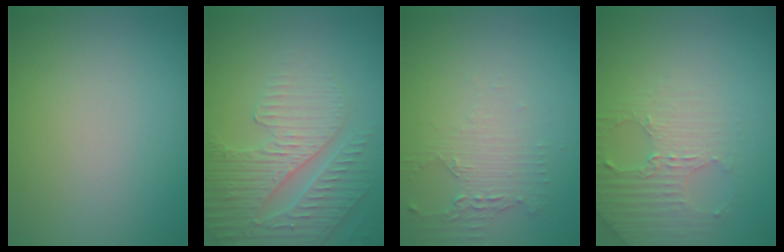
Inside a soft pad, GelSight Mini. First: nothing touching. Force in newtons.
{"total": 4.7, "press": 3.9, "slide": 2.7}
{"total": 2.0, "press": 1.6, "slide": 1.1}
{"total": 3.5, "press": 3.4, "slide": 0.8}